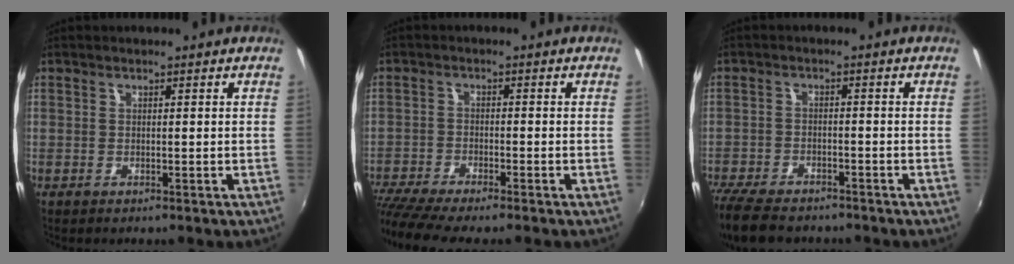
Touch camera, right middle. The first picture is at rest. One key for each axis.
{"total": 8.5, "fx": -7.5, "fy": 0.1, "fz": 4.0, "tx": -0.104, "ty": -0.036, "tz": -0.132}
{"total": 11.4, "fx": -9.4, "fy": 4.1, "fz": 5.0, "tx": -0.134, "ty": -0.030, "tz": -0.165}